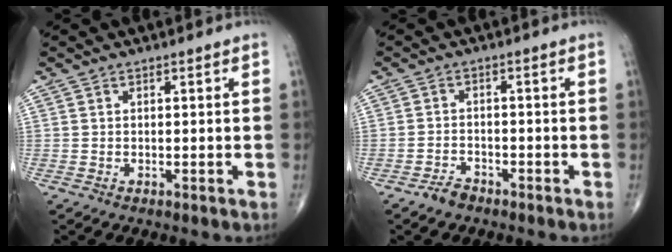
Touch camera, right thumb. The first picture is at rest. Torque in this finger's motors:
{"motor_torque": [0.53, 0.38, -0.06, -0.11, 0.00]}